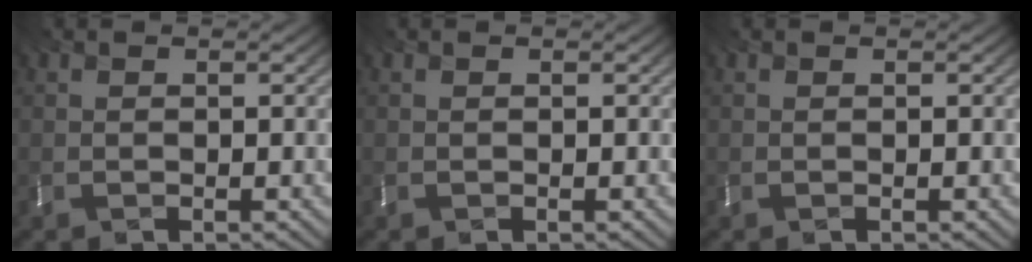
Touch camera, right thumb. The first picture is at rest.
{"total": 0.0}
{"total": 0.0}